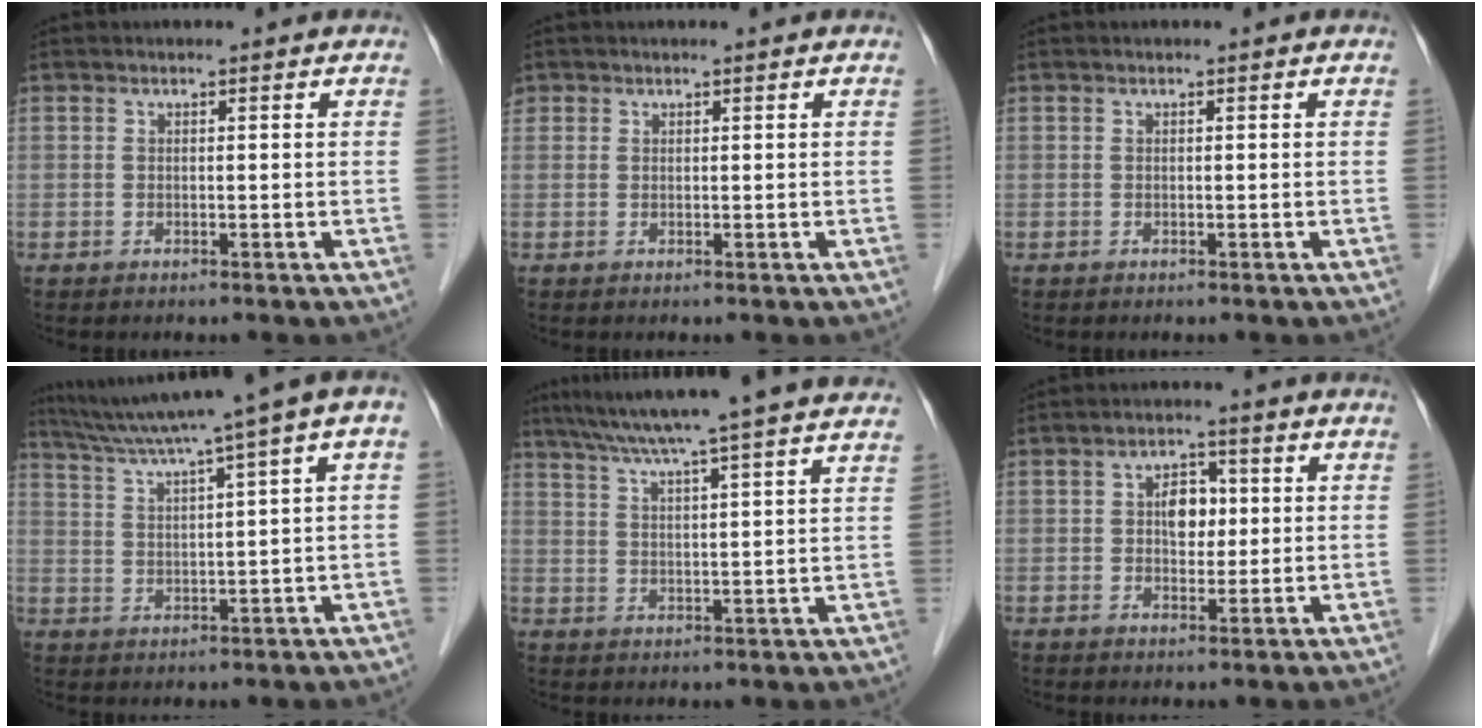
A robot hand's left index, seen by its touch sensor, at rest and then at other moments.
{"total": 0.5, "force": [0.3, 0.4, 0.0], "torque": [0.002, 0.003, 0.006]}
{"total": 0.0}
{"total": 13.1, "force": [8.2, -0.6, 10.1], "torque": [-0.167, 0.034, 0.118]}
{"total": 17.6, "force": [14.9, -1.0, 9.3], "torque": [-0.158, 0.020, 0.201]}
{"total": 4.4, "force": [0.5, 3.0, 3.2], "torque": [-0.053, 0.012, 0.009]}